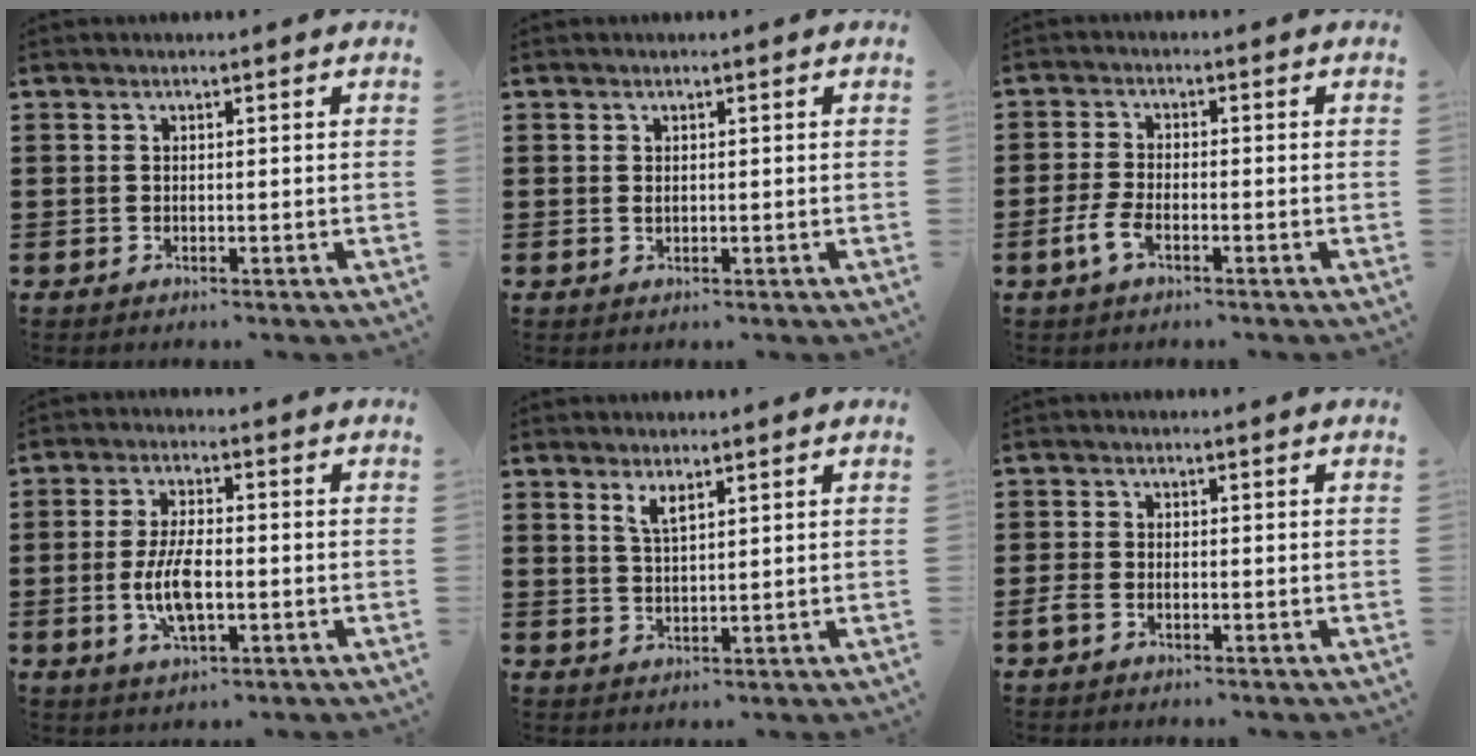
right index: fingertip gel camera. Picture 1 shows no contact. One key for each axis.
{"total": 0.6, "fx": 0.2, "fy": 0.3, "fz": 0.5, "tx": -0.012, "ty": -0.001, "tz": 0.005}
{"total": 3.5, "fx": -1.8, "fy": 1.4, "fz": 2.7, "tx": -0.067, "ty": -0.004, "tz": -0.038}
{"total": 7.1, "fx": -1.3, "fy": 2.7, "fz": 6.4, "tx": -0.138, "ty": 0.000, "tz": -0.030}
{"total": 2.7, "fx": 1.8, "fy": 0.8, "fz": 1.9, "tx": -0.041, "ty": 0.003, "tz": 0.031}
{"total": 1.7, "fx": -1.0, "fy": 0.9, "fz": 1.1, "tx": -0.030, "ty": -0.001, "tz": -0.022}